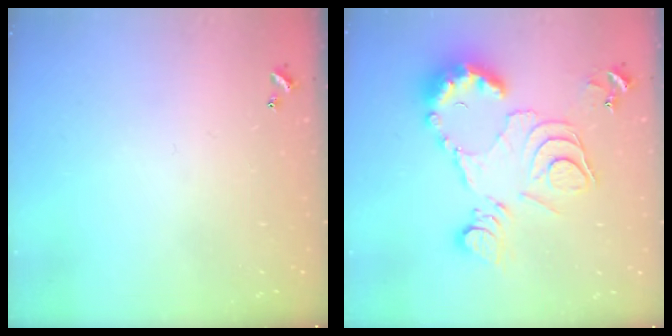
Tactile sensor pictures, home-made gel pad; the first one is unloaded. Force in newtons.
{"total": 19.0, "press": 18.9, "slide": 2.0}